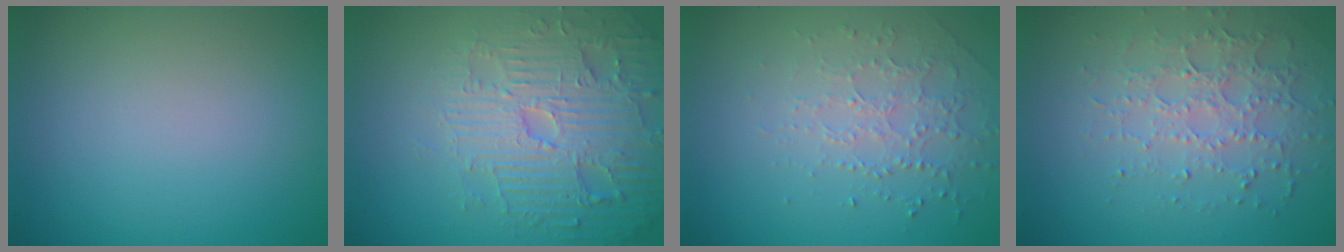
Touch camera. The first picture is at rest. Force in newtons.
{"total": 5.4, "press": 5.3, "slide": 1.3}
{"total": 1.7, "press": 1.5, "slide": 0.8}
{"total": 3.5, "press": 3.4, "slide": 1.0}